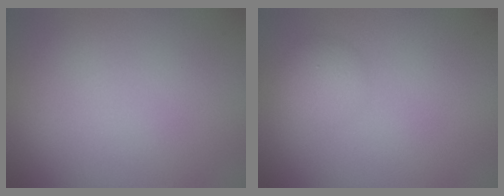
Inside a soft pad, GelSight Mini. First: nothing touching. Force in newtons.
{"total": 2.1, "press": 2.1, "slide": 0.1}